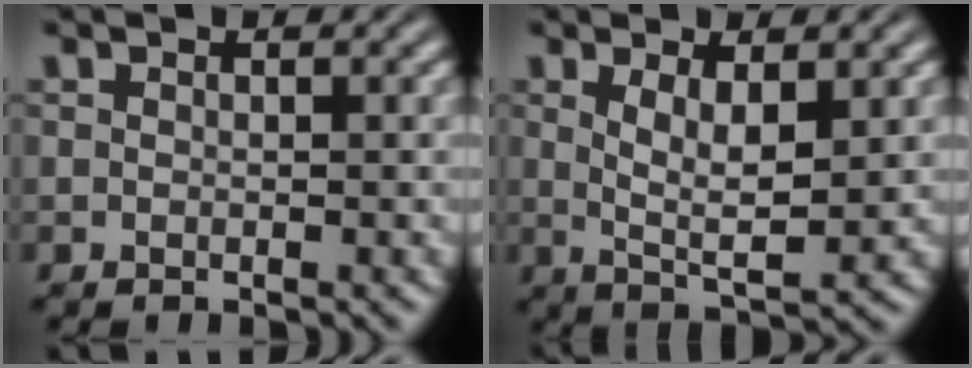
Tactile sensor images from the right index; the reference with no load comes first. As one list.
[{"total": 4.2, "force": [0.5, 0.7, 4.1], "torque": [-0.068, -0.018, 0.018]}]